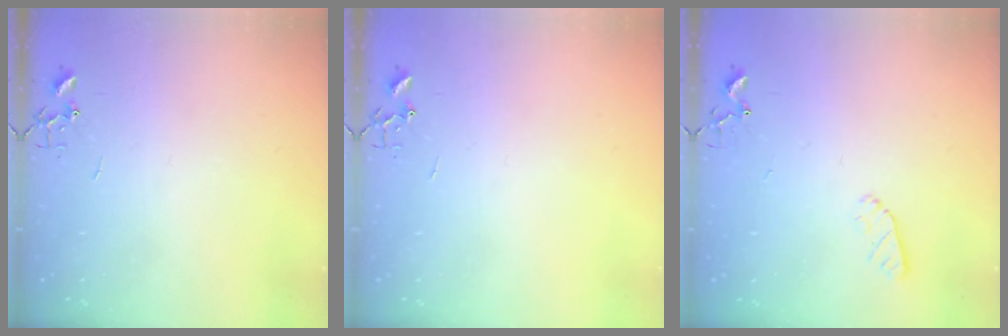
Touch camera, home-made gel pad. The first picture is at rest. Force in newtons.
{"total": 0.0}
{"total": 5.0, "press": 4.9, "slide": 0.9}